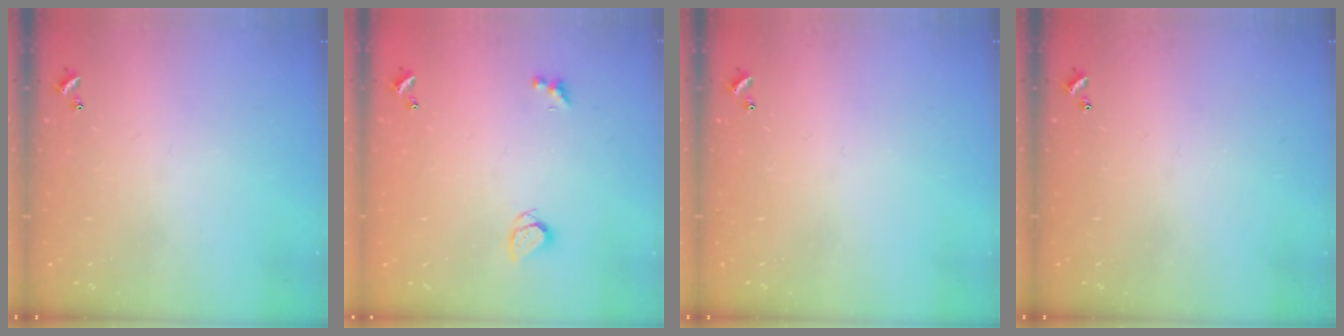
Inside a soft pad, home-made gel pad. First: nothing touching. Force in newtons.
{"total": 2.4, "press": 2.3, "slide": 0.6}
{"total": 0.0}
{"total": 0.0}